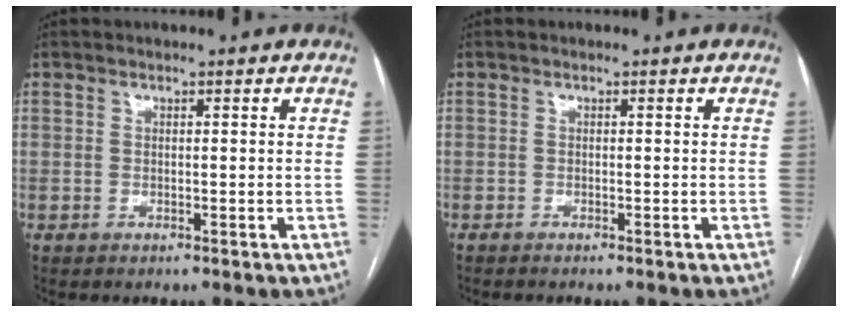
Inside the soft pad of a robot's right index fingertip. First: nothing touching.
{"total": 0.5, "force": [-0.5, 0.0, 0.1], "torque": [-0.005, -0.001, -0.011]}